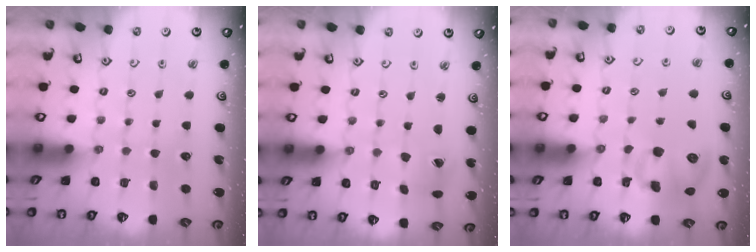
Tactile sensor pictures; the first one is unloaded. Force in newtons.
{"total": 2.9, "press": 2.9, "slide": 0.4}
{"total": 10.4, "press": 10.2, "slide": 1.8}